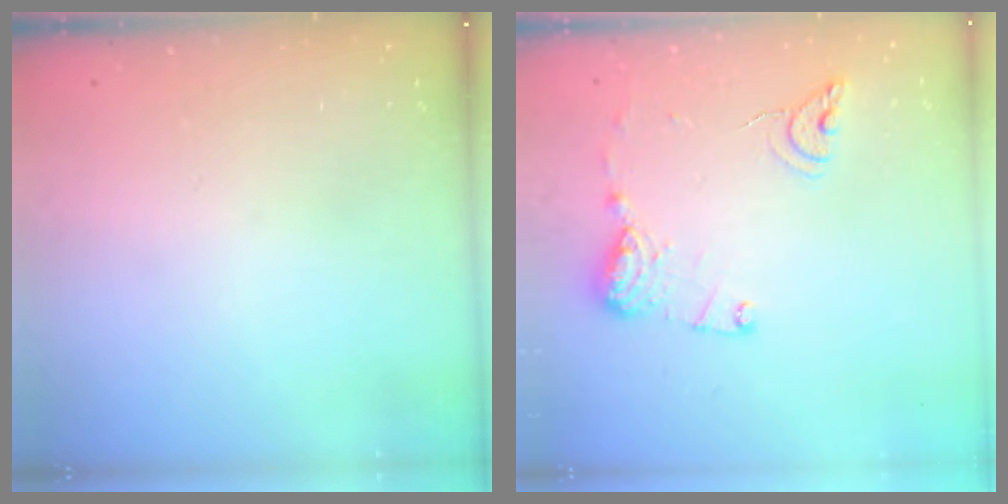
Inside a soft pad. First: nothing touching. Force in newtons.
{"total": 12.2, "press": 12.2, "slide": 1.0}